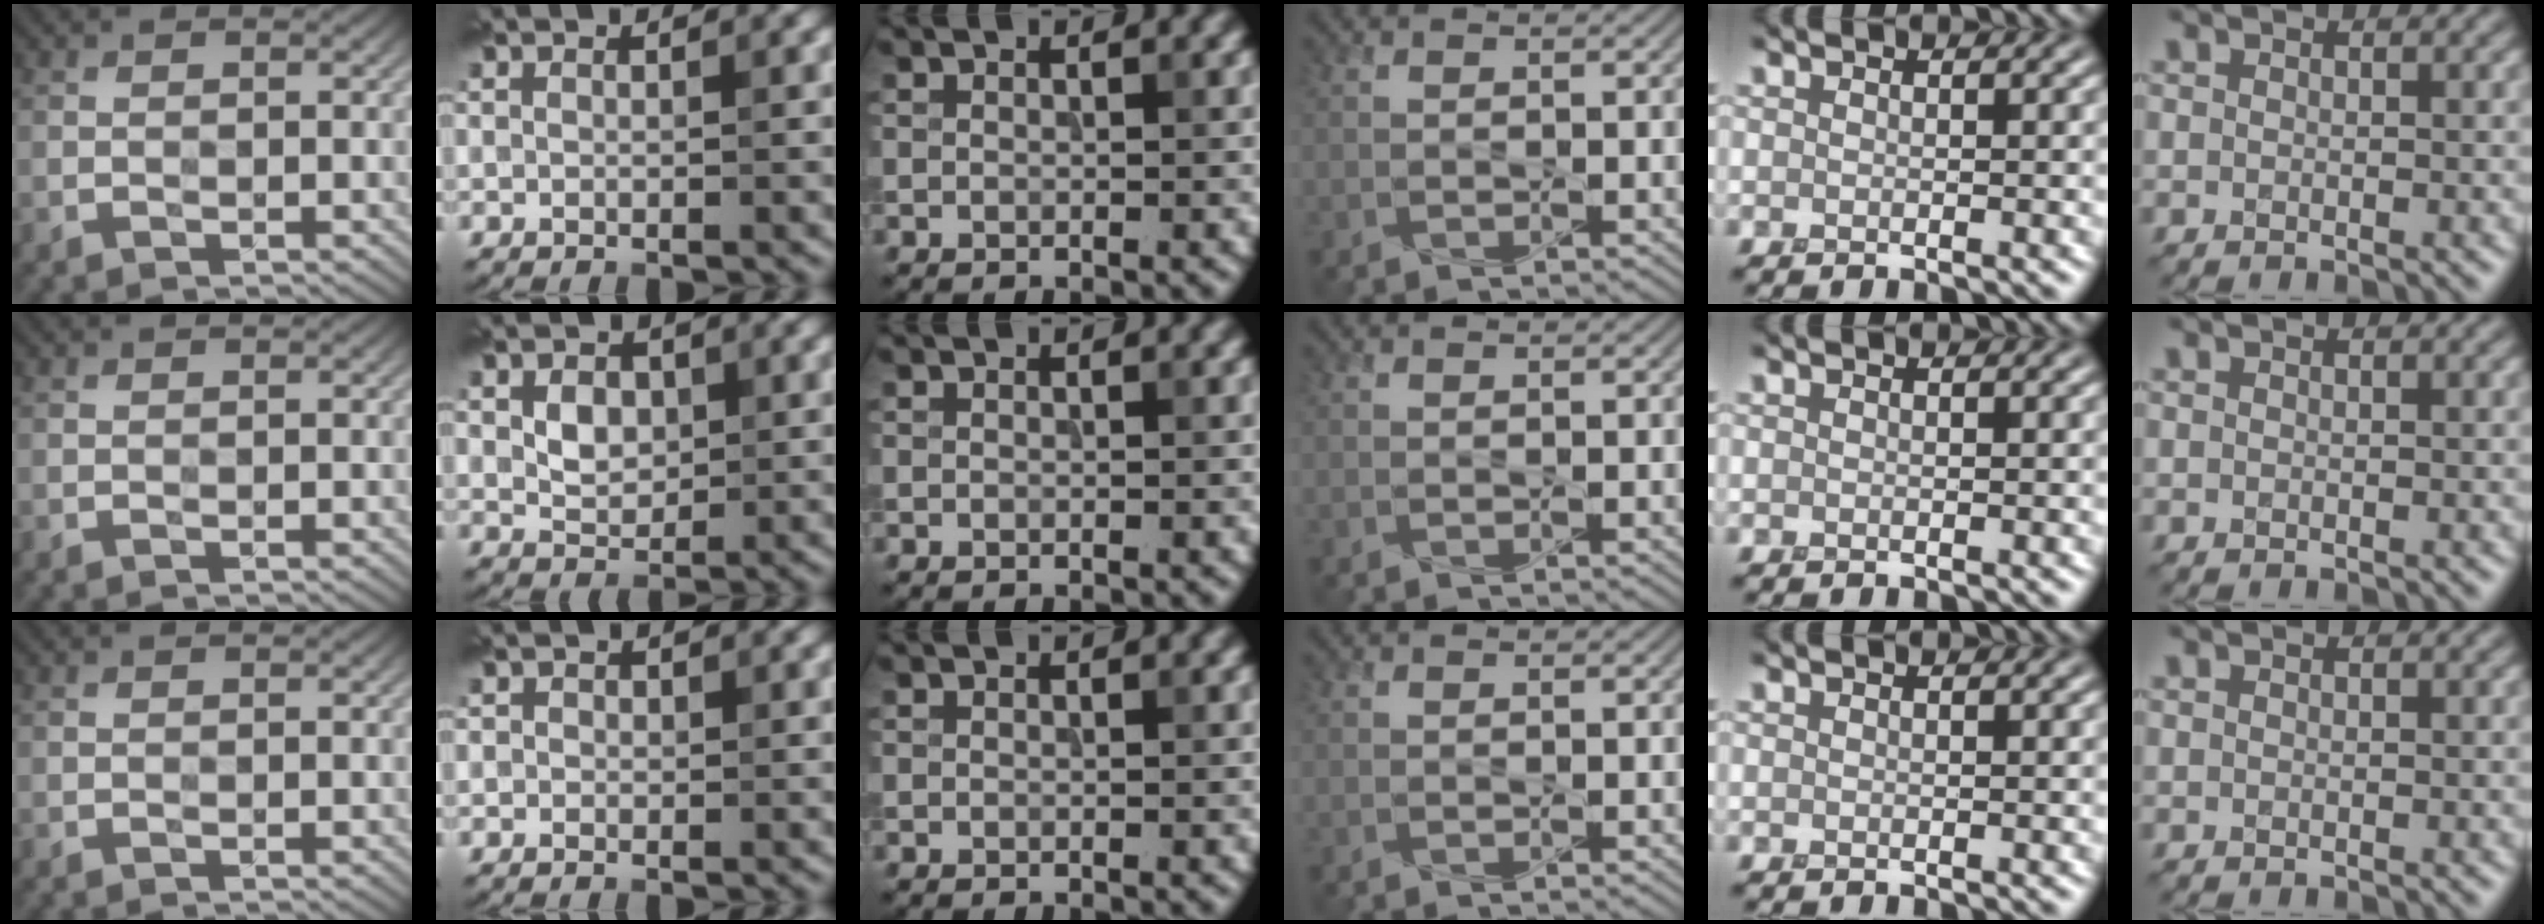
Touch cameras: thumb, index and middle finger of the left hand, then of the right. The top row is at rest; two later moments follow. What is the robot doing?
{"motion": "press", "object": "joystick"}